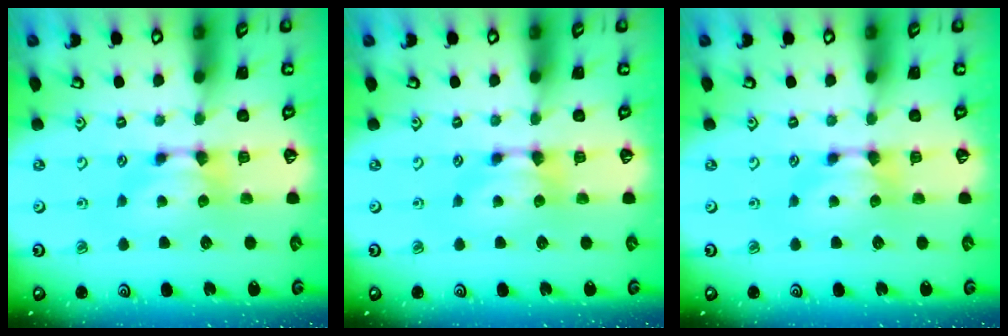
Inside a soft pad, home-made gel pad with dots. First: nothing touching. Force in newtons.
{"total": 0.0}
{"total": 0.0}